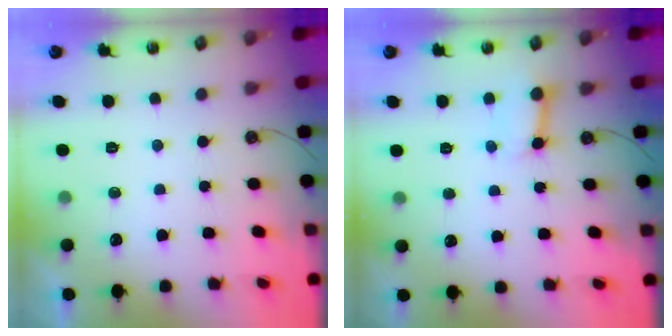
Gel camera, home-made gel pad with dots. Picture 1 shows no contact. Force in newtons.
{"total": 5.9, "press": 5.9, "slide": 0.3}